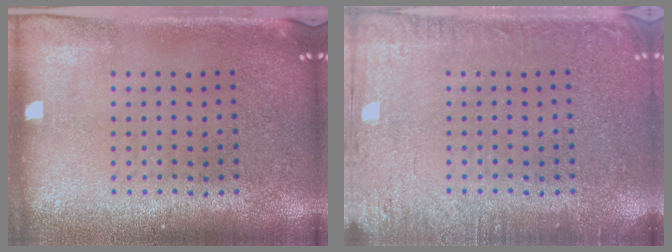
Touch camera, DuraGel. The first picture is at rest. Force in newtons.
{"total": 2.9, "press": 2.8, "slide": 0.4}